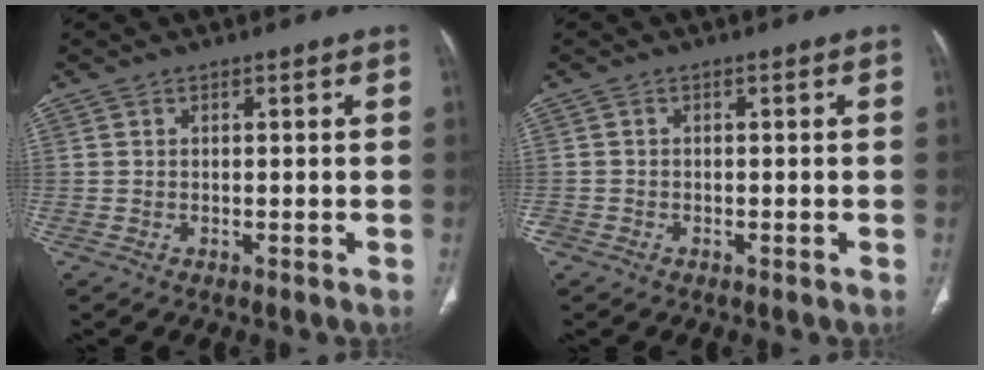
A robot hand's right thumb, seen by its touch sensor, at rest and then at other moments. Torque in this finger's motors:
{"motor_torque": [0.01, -0.09, -0.19, 0.69, -0.04]}